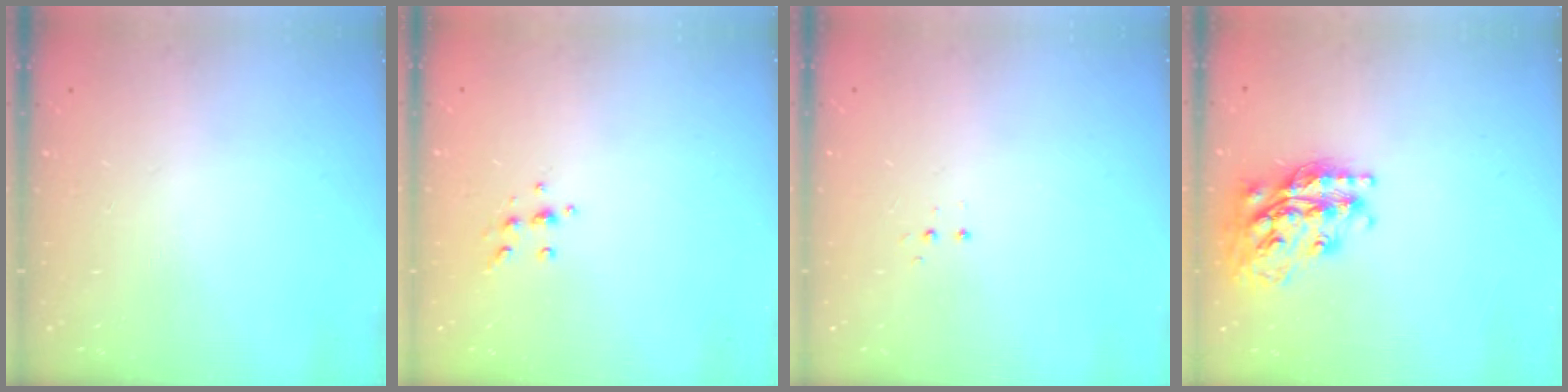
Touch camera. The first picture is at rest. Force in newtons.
{"total": 5.4, "press": 5.3, "slide": 0.6}
{"total": 3.4, "press": 3.3, "slide": 0.7}
{"total": 19.6, "press": 19.6, "slide": 1.4}